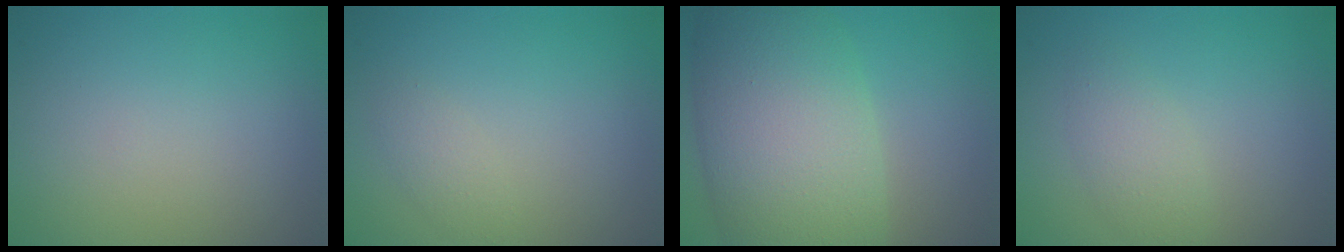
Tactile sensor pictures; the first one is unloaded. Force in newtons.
{"total": 1.2, "press": 1.2, "slide": 0.0}
{"total": 11.7, "press": 11.7, "slide": 0.8}
{"total": 2.1, "press": 2.1, "slide": 0.2}